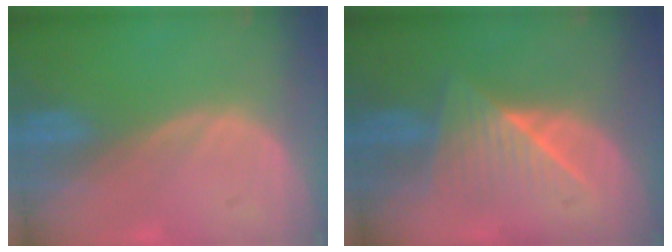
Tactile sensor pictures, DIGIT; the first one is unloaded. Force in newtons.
{"total": 6.5, "press": 6.3, "slide": 1.5}